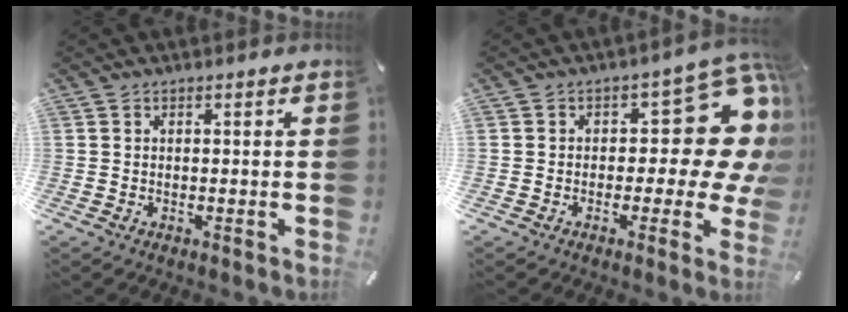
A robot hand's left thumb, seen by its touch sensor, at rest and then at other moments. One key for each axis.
{"total": 15.8, "fx": 5.0, "fy": 7.9, "fz": 12.7, "tx": -0.155, "ty": -0.045, "tz": 0.081}